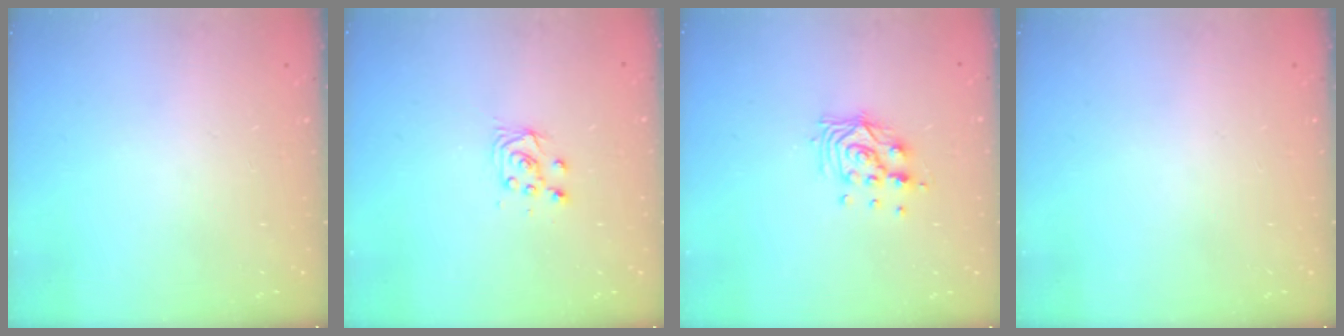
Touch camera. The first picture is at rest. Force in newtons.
{"total": 6.1, "press": 6.1, "slide": 0.5}
{"total": 10.7, "press": 10.7, "slide": 0.7}
{"total": 0.0}